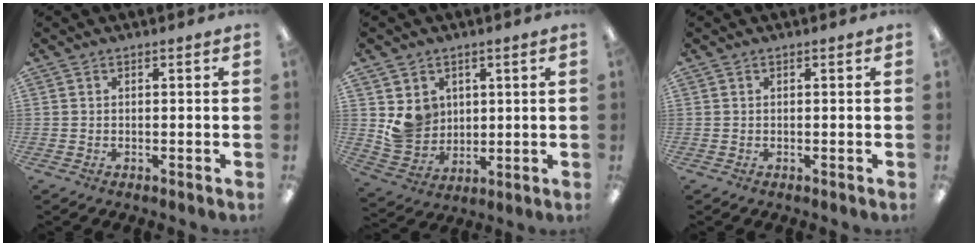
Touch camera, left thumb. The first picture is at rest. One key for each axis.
{"total": 8.2, "fx": 3.2, "fy": 7.3, "fz": 1.8, "tx": -0.039, "ty": -0.009, "tz": 0.071}
{"total": 0.0}